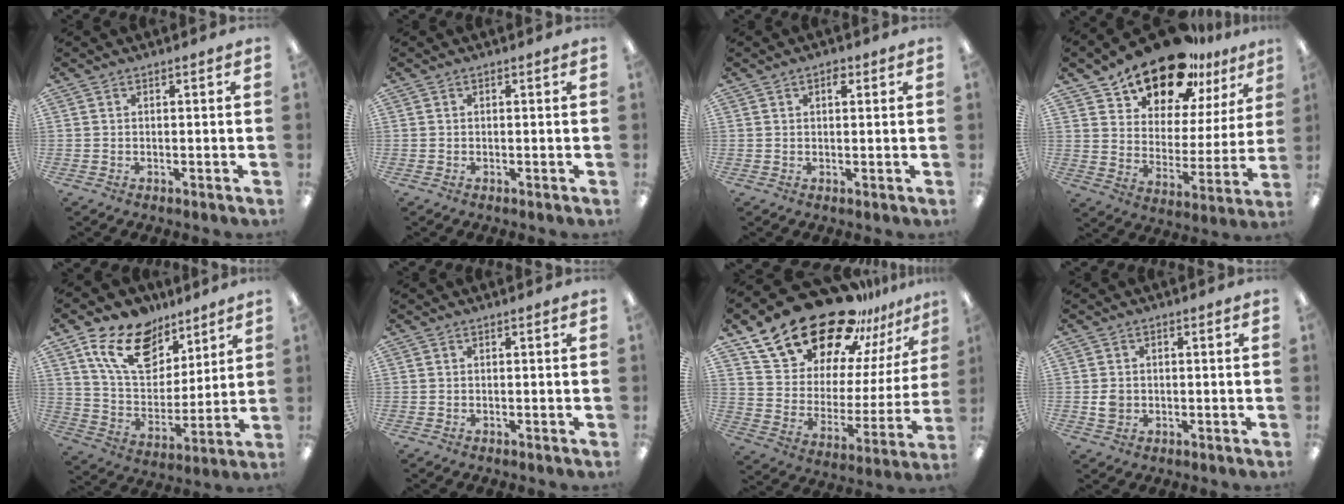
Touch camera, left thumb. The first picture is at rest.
{"total": 0.0}
{"total": 2.2, "force": [1.2, 1.2, 1.4], "torque": [-0.014, -0.002, 0.017]}
{"total": 18.8, "force": [15.9, 7.4, 6.6], "torque": [-0.125, -0.120, 0.283]}
{"total": 17.0, "force": [10.8, 10.2, 8.3], "torque": [-0.155, -0.044, 0.198]}
{"total": 0.0}
{"total": 25.8, "force": [20.4, 11.8, 10.3], "torque": [-0.179, -0.138, 0.372]}
{"total": 2.8, "force": [-0.2, 2.4, 1.3], "torque": [-0.017, 0.001, -0.006]}